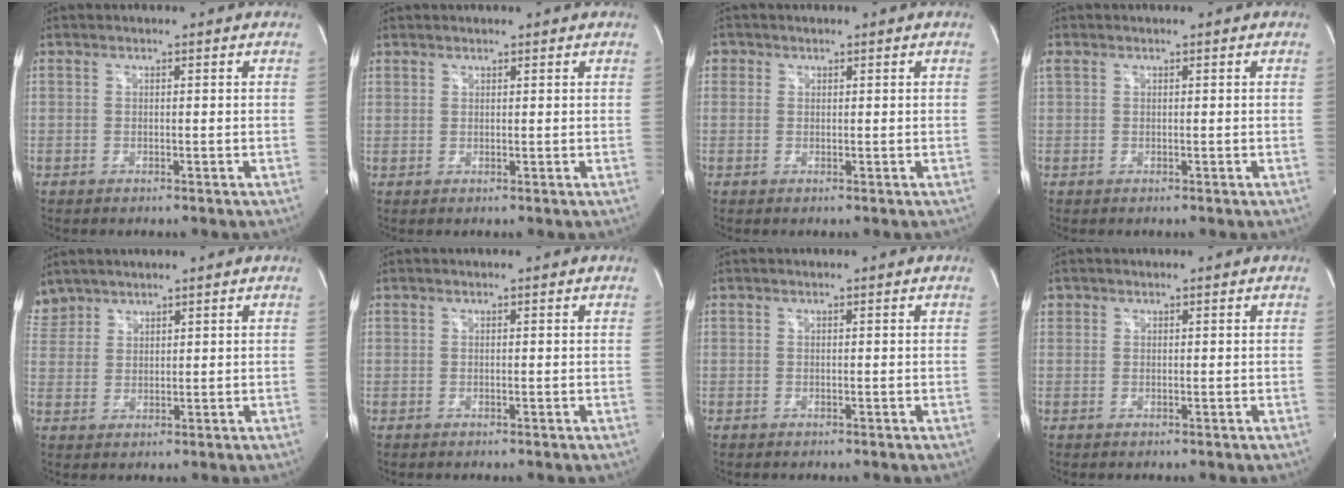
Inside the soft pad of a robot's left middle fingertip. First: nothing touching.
{"total": 1.0, "force": [0.8, 0.7, -0.1], "torque": [0.008, 0.004, 0.010]}
{"total": 1.3, "force": [0.5, 1.2, 0.1], "torque": [0.008, 0.004, 0.004]}
{"total": 0.9, "force": [0.5, 0.5, 0.5], "torque": [-0.024, 0.022, 0.014]}
{"total": 4.6, "force": [4.0, 2.2, 0.0], "torque": [-0.002, 0.015, 0.089]}
{"total": 0.0}
{"total": 0.0}
{"total": 0.7, "force": [0.3, 0.6, 0.1], "torque": [0.006, 0.005, 0.005]}